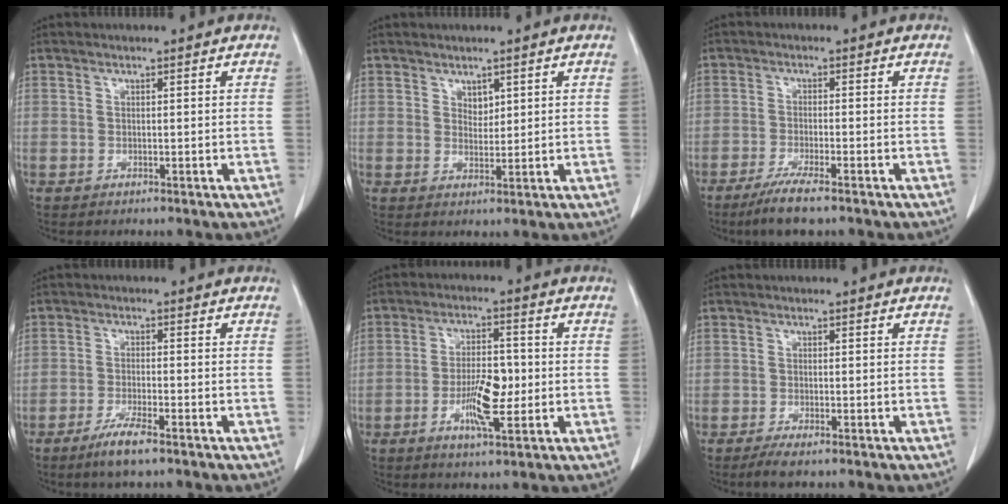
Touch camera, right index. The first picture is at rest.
{"total": 1.9, "force": [1.2, 1.2, 0.9], "torque": [-0.013, -0.003, 0.026]}
{"total": 6.0, "force": [-4.3, 0.2, 4.2], "torque": [-0.075, -0.015, -0.072]}
{"total": 4.7, "force": [-3.2, 0.2, 3.4], "torque": [-0.069, -0.009, -0.061]}
{"total": 7.6, "force": [-1.6, 2.2, 7.1], "torque": [-0.130, 0.004, -0.024]}
{"total": 2.3, "force": [-1.7, 0.2, 1.6], "torque": [-0.029, -0.006, -0.030]}